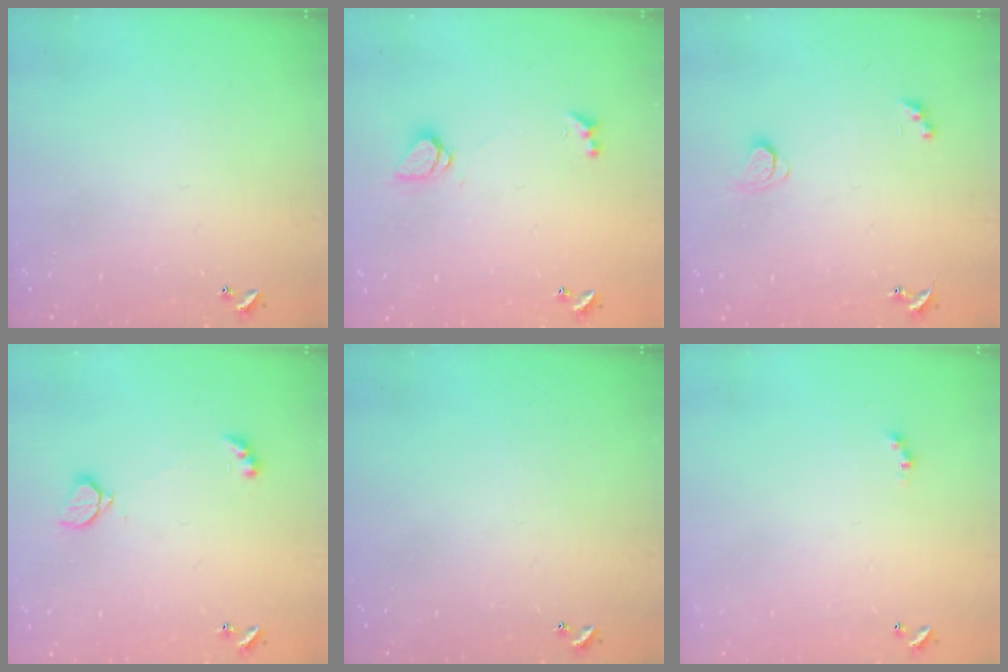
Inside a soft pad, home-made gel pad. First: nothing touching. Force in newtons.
{"total": 1.6, "press": 1.6, "slide": 0.5}
{"total": 1.7, "press": 1.7, "slide": 0.3}
{"total": 2.4, "press": 2.3, "slide": 0.8}
{"total": 0.0}
{"total": 0.0}